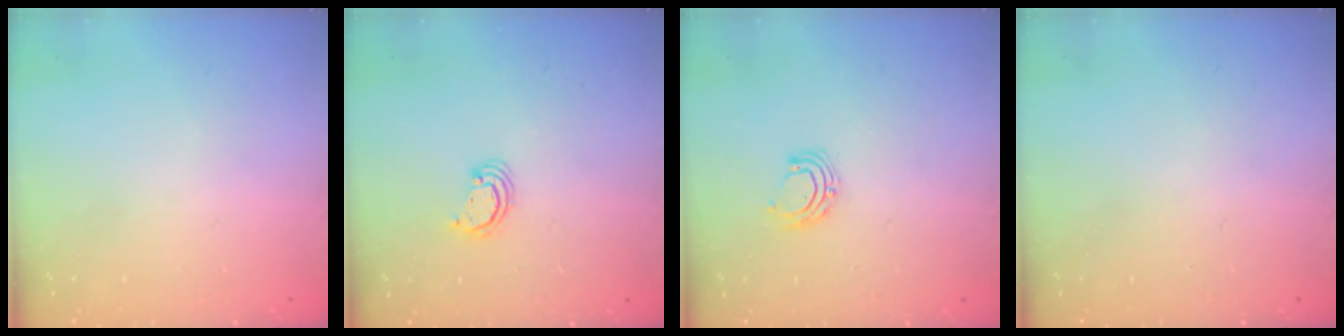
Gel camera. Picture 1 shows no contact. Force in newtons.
{"total": 2.4, "press": 2.4, "slide": 0.3}
{"total": 7.6, "press": 7.5, "slide": 0.9}
{"total": 0.0}